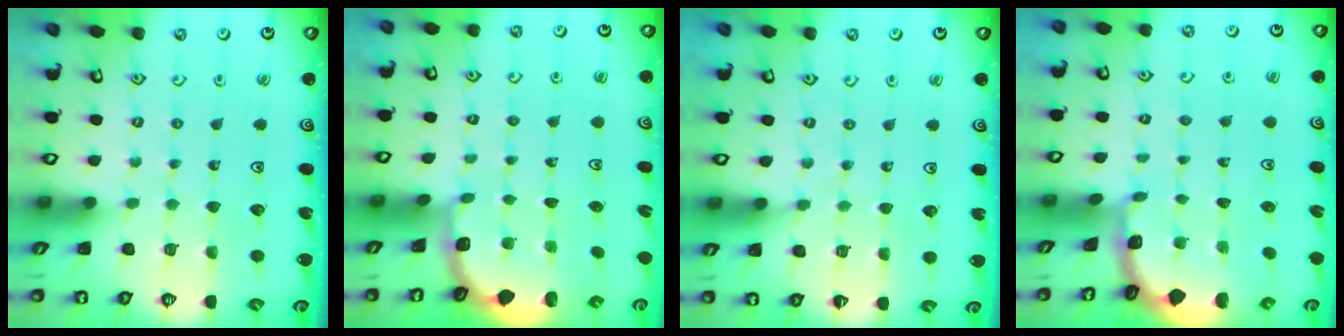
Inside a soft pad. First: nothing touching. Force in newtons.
{"total": 1.9, "press": 1.7, "slide": 0.8}
{"total": 4.2, "press": 4.1, "slide": 0.6}
{"total": 1.1, "press": 1.1, "slide": 0.1}